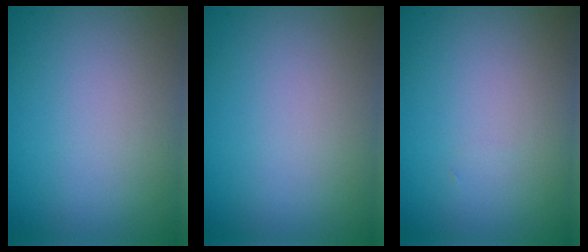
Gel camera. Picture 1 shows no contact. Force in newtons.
{"total": 0.0}
{"total": 0.0}